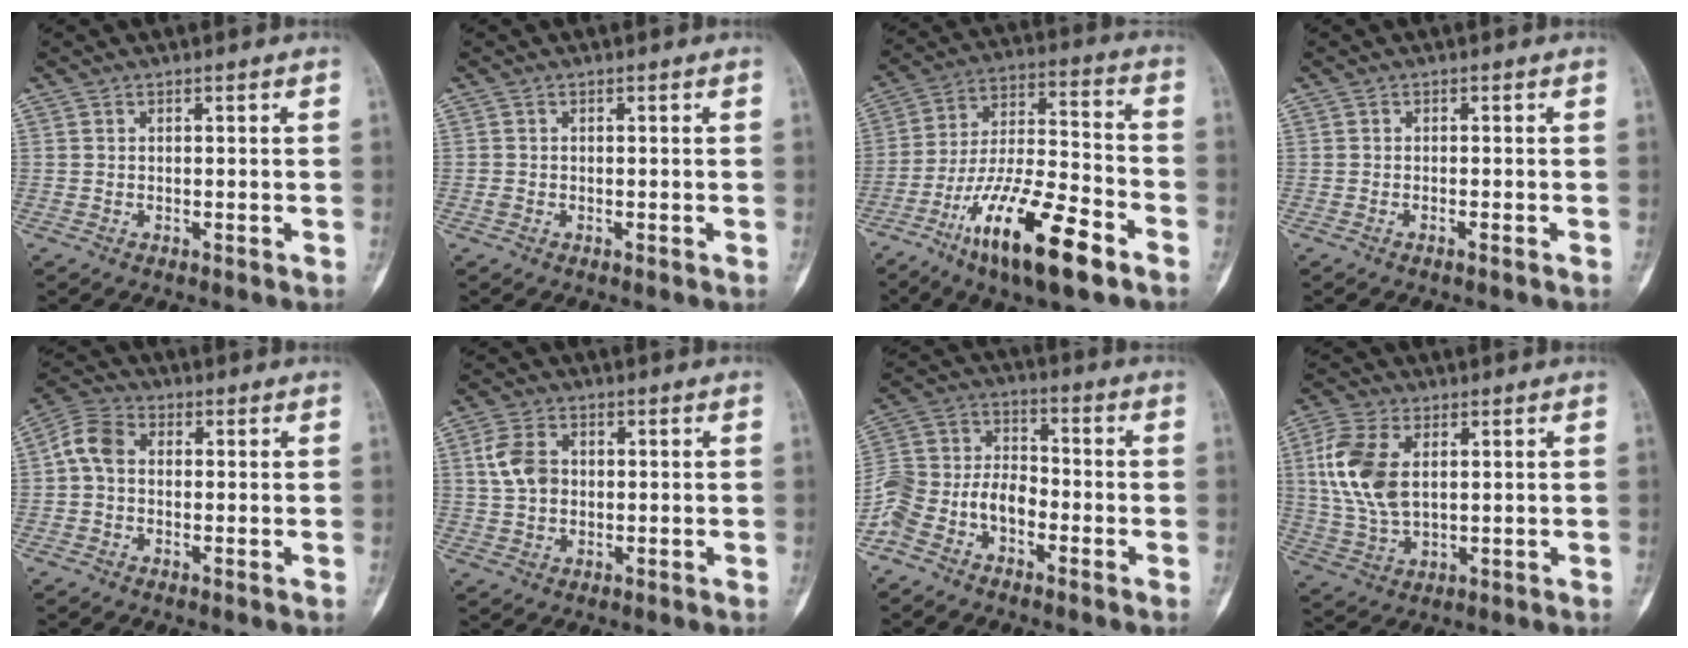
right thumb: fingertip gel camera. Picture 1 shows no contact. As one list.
[{"total": 0.8, "force": [-0.3, 0.6, 0.3], "torque": [-0.007, 0.001, -0.005]}, {"total": 20.0, "force": [-11.1, 5.4, 15.7], "torque": [-0.295, 0.056, -0.195]}, {"total": 0.8, "force": [-0.6, 0.0, 0.6], "torque": [-0.013, 0.003, -0.008]}, {"total": 5.9, "force": [0.2, 4.3, 4.1], "torque": [-0.079, 0.019, -0.008]}, {"total": 6.3, "force": [0.9, 4.6, 4.2], "torque": [-0.078, 0.005, 0.016]}, {"total": 11.8, "force": [-5.6, 7.7, 6.9], "torque": [-0.140, 0.050, -0.120]}, {"total": 12.3, "force": [2.5, 7.2, 9.6], "torque": [-0.208, -0.003, 0.053]}]